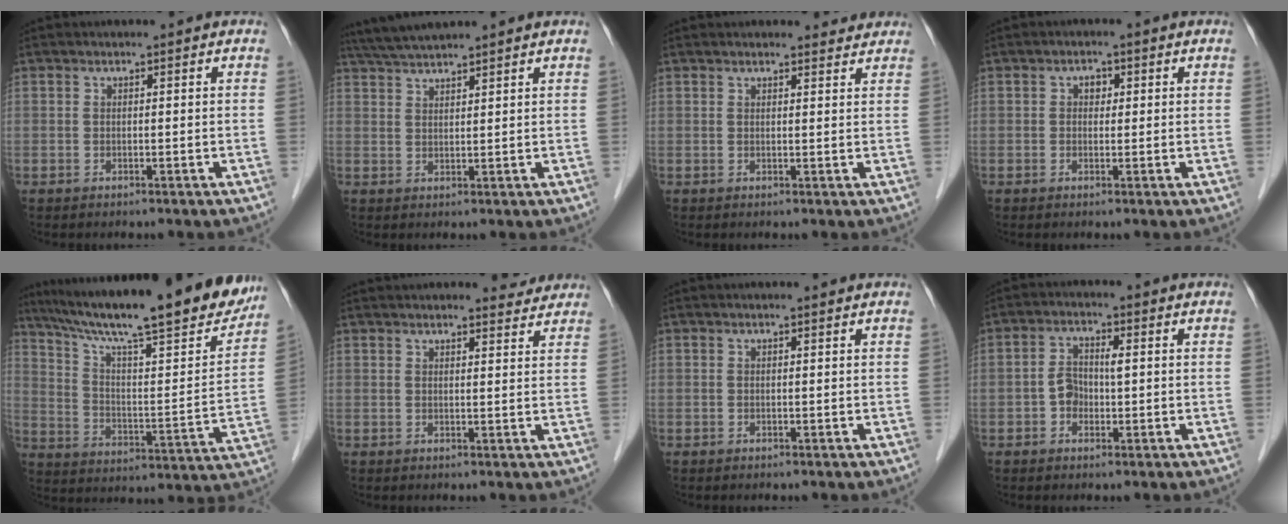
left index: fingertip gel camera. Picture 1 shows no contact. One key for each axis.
{"total": 5.9, "fx": 5.4, "fy": -0.4, "fz": 2.3, "tx": -0.048, "ty": 0.029, "tz": 0.101}
{"total": 4.4, "fx": 4.2, "fy": 1.0, "fz": 0.6, "tx": -0.004, "ty": 0.013, "tz": 0.044}
{"total": 1.6, "fx": 0.4, "fy": 1.2, "fz": 1.0, "tx": -0.013, "ty": 0.005, "tz": 0.003}
{"total": 26.8, "fx": 22.5, "fy": 2.7, "fz": 14.3, "tx": -0.236, "ty": -0.027, "tz": 0.322}
{"total": 5.8, "fx": 5.5, "fy": 1.0, "fz": 1.2, "tx": -0.012, "ty": 0.016, "tz": 0.061}
{"total": 0.5, "fx": 0.5, "fy": 0.0, "fz": 0.2, "tx": -0.009, "ty": 0.009, "tz": 0.008}
{"total": 3.7, "fx": -0.2, "fy": 2.2, "fz": 3.0, "tx": -0.062, "ty": 0.017, "tz": -0.002}